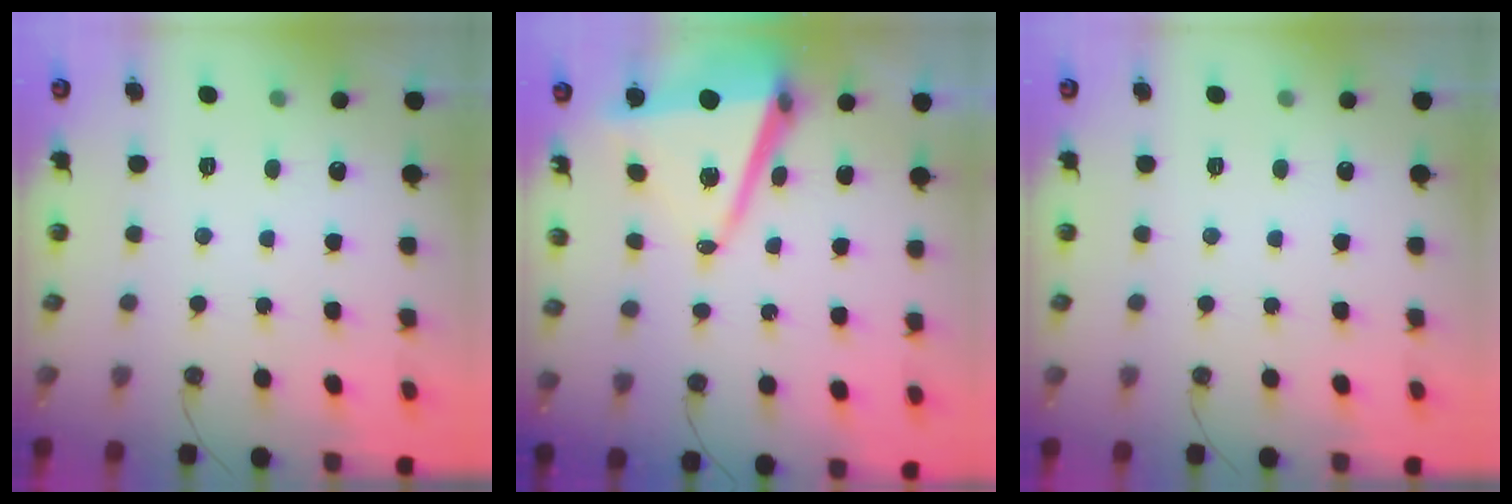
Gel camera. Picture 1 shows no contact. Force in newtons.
{"total": 11.0, "press": 10.5, "slide": 3.2}
{"total": 0.0}